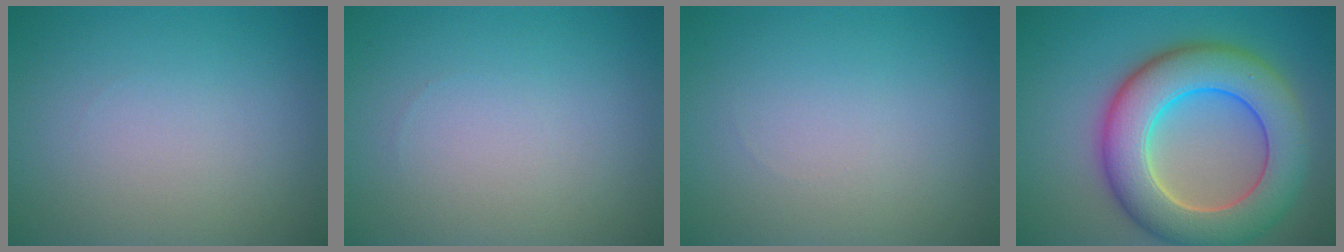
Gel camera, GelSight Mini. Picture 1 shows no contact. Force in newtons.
{"total": 0.0}
{"total": 0.0}
{"total": 10.4, "press": 10.3, "slide": 0.7}